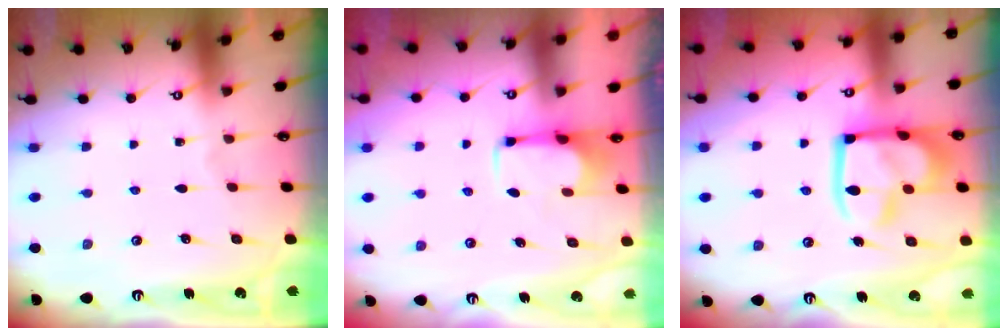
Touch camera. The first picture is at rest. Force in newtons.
{"total": 2.8, "press": 2.7, "slide": 0.9}
{"total": 17.7, "press": 17.6, "slide": 1.9}